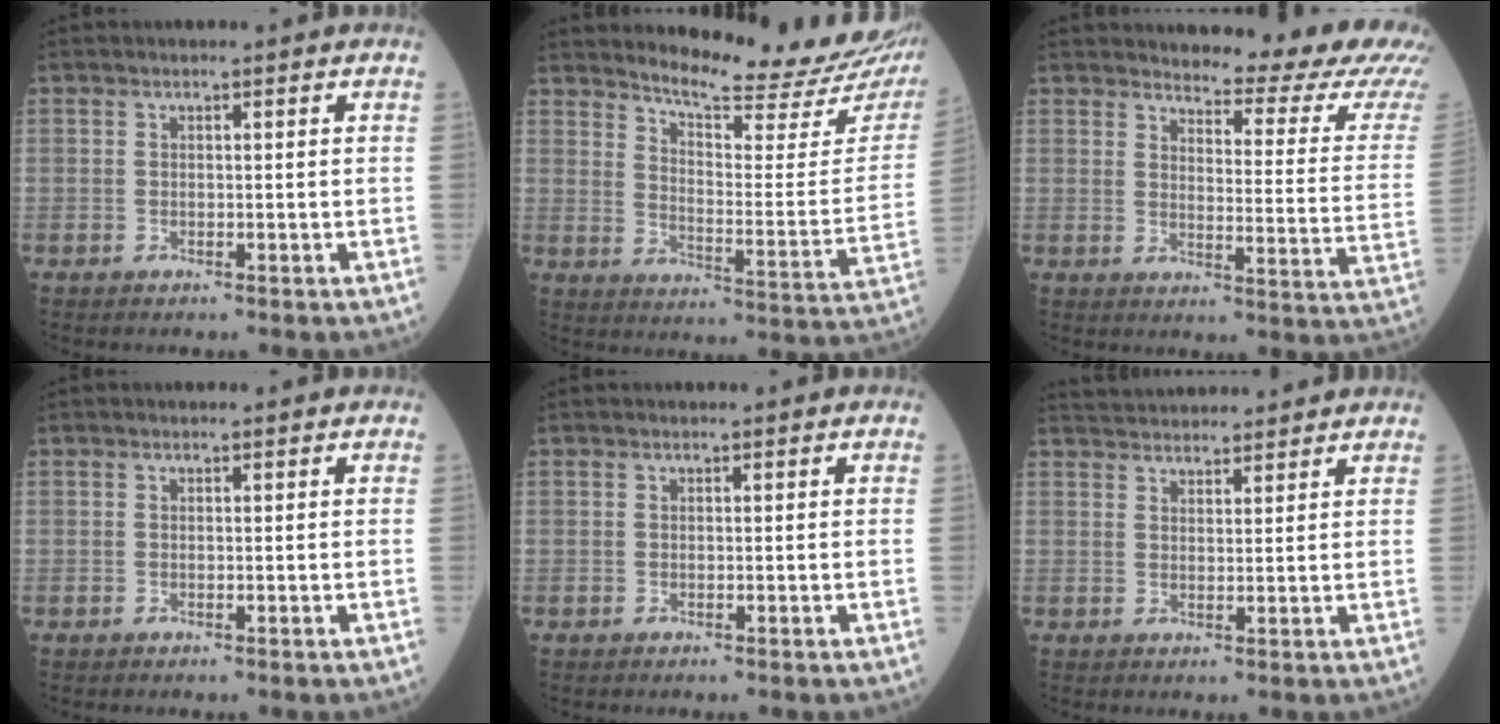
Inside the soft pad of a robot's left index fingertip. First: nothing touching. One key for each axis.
{"total": 20.3, "fx": 18.6, "fy": 2.0, "fz": 8.0, "tx": -0.115, "ty": -0.094, "tz": 0.231}
{"total": 16.9, "fx": 16.0, "fy": 0.8, "fz": 5.4, "tx": -0.063, "ty": -0.104, "tz": 0.169}
{"total": 0.0}
{"total": 0.0}
{"total": 8.2, "fx": 8.0, "fy": 1.0, "fz": 1.8, "tx": -0.032, "ty": 0.034, "tz": 0.118}